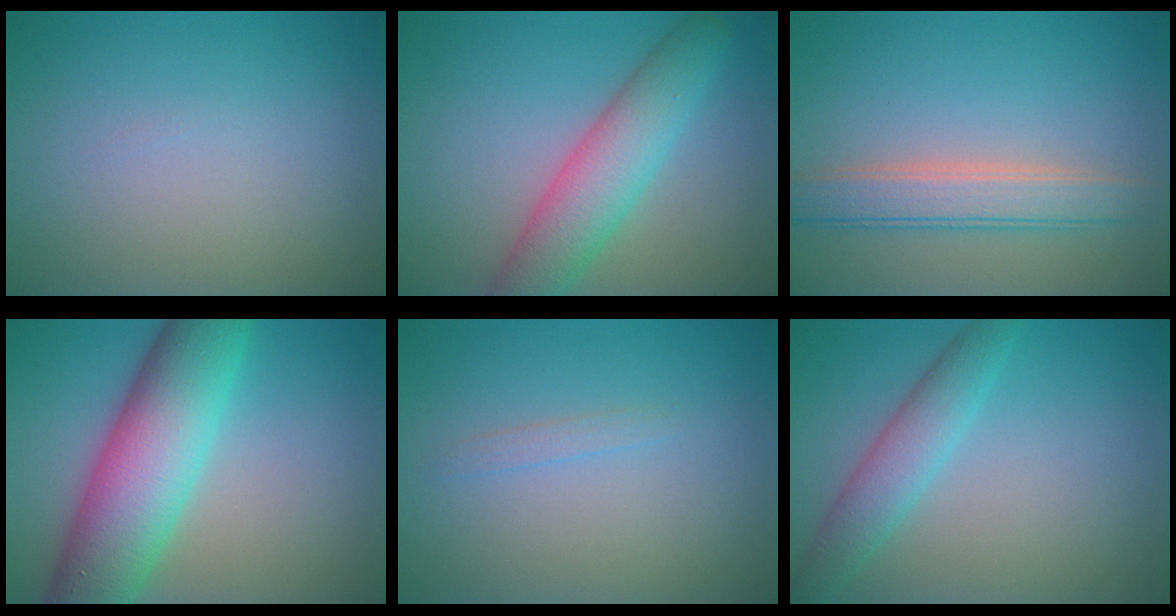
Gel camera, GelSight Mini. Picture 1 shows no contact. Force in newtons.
{"total": 6.0, "press": 6.0, "slide": 0.2}
{"total": 3.9, "press": 3.9, "slide": 0.3}
{"total": 10.6, "press": 10.5, "slide": 0.5}
{"total": 0.7, "press": 0.7, "slide": 0.1}
{"total": 3.6, "press": 3.5, "slide": 0.1}